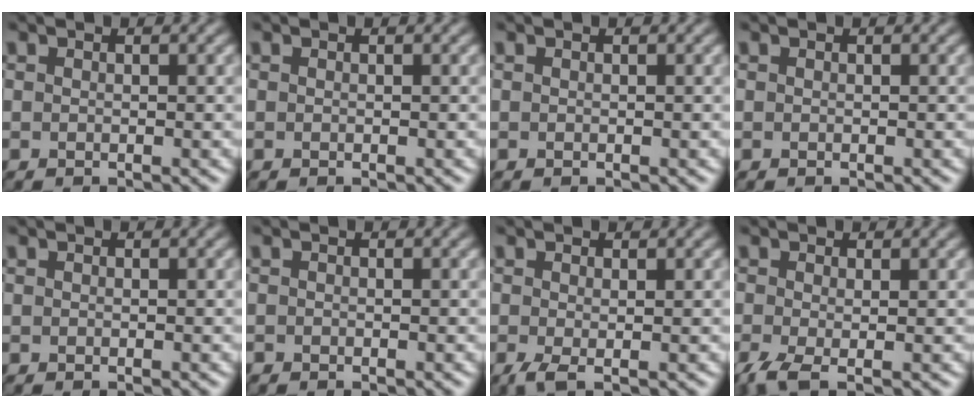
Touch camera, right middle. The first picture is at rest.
{"total": 0.0}
{"total": 0.0}
{"total": 0.0}
{"total": 0.0}
{"total": 0.0}
{"total": 1.6, "force": [-0.5, 0.3, 1.5], "torque": [-0.036, -0.007, -0.012]}
{"total": 2.7, "force": [-1.2, 0.7, 2.3], "torque": [-0.059, -0.008, -0.029]}